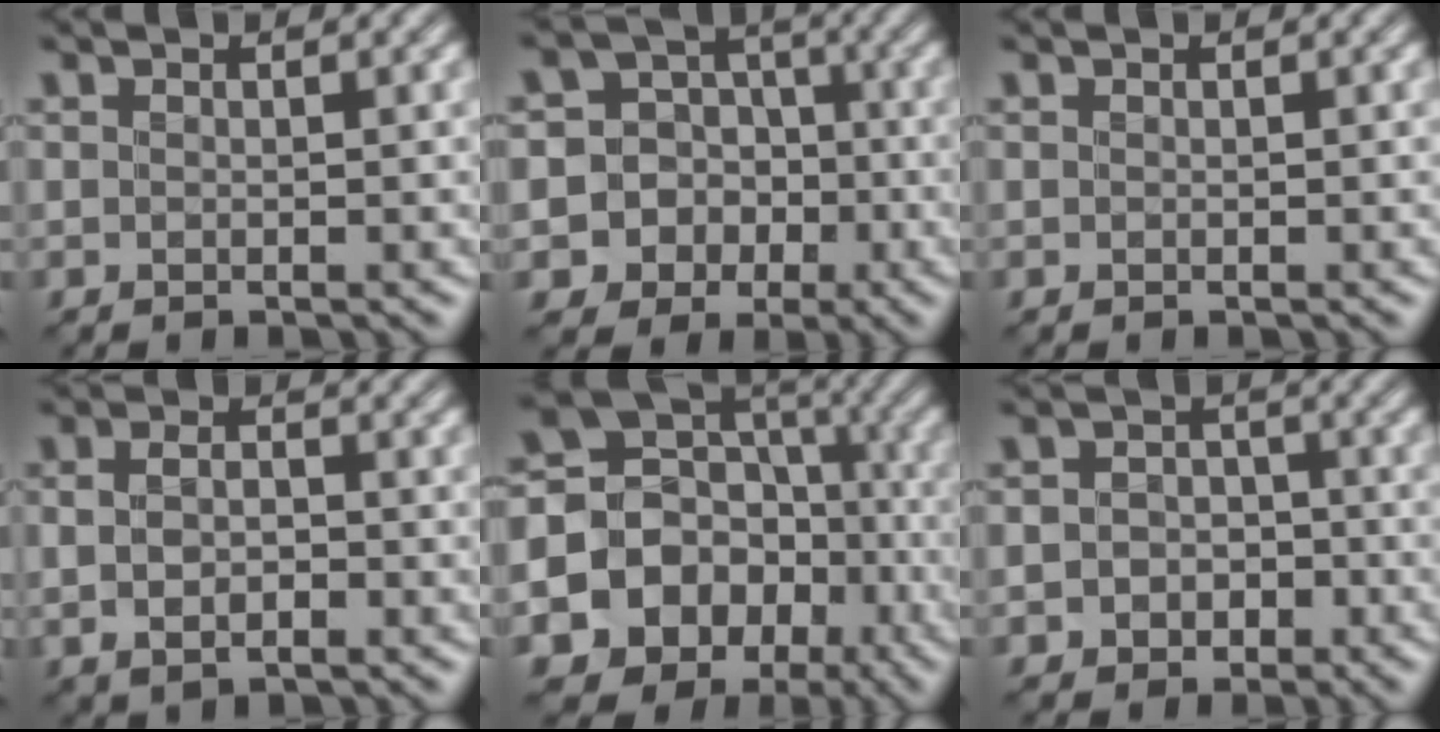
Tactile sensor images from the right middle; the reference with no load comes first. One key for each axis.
{"total": 10.2, "fx": -3.7, "fy": 9.4, "fz": 1.8, "tx": -0.044, "ty": -0.006, "tz": -0.076}
{"total": 0.0}
{"total": 3.6, "fx": -0.3, "fy": 2.3, "fz": 2.7, "tx": -0.044, "ty": 0.001, "tz": -0.003}
{"total": 16.7, "fx": -6.1, "fy": 14.5, "fz": 5.8, "tx": -0.129, "ty": -0.023, "tz": -0.100}
{"total": 3.5, "fx": -1.2, "fy": 3.0, "fz": 1.4, "tx": 0.004, "ty": -0.002, "tz": -0.028}